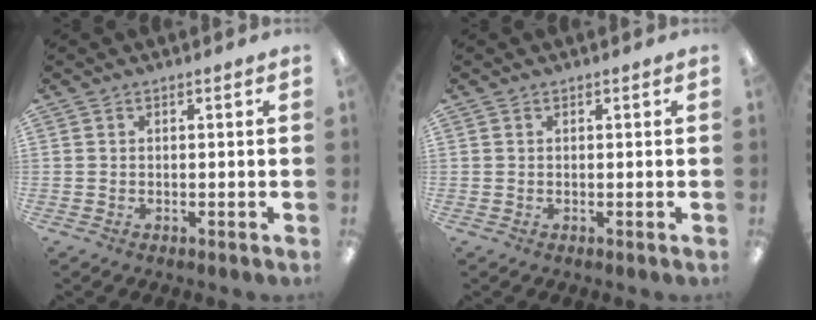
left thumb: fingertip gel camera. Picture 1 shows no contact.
{"total": 0.0}